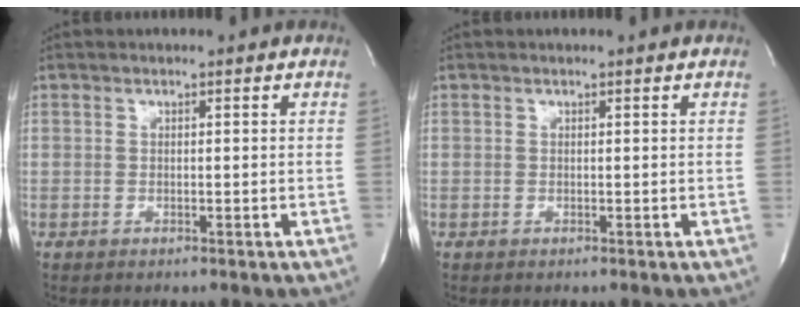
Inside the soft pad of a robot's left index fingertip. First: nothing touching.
{"total": 0.0}